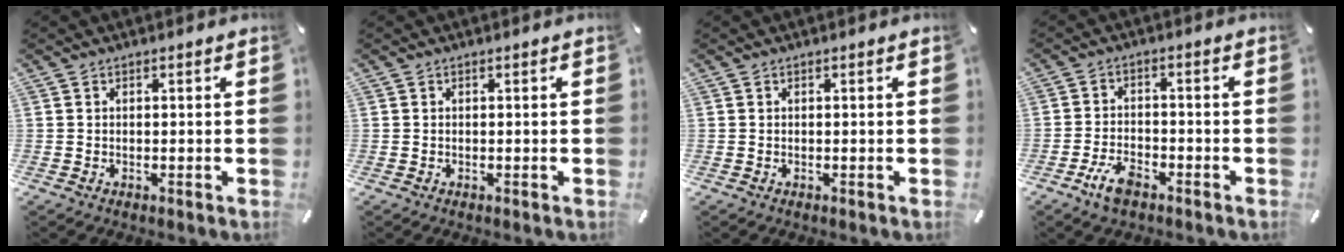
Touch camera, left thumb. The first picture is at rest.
{"total": 0.0}
{"total": 0.0}
{"total": 5.9, "force": [-3.7, 3.0, 3.6], "torque": [-0.080, 0.017, -0.071]}